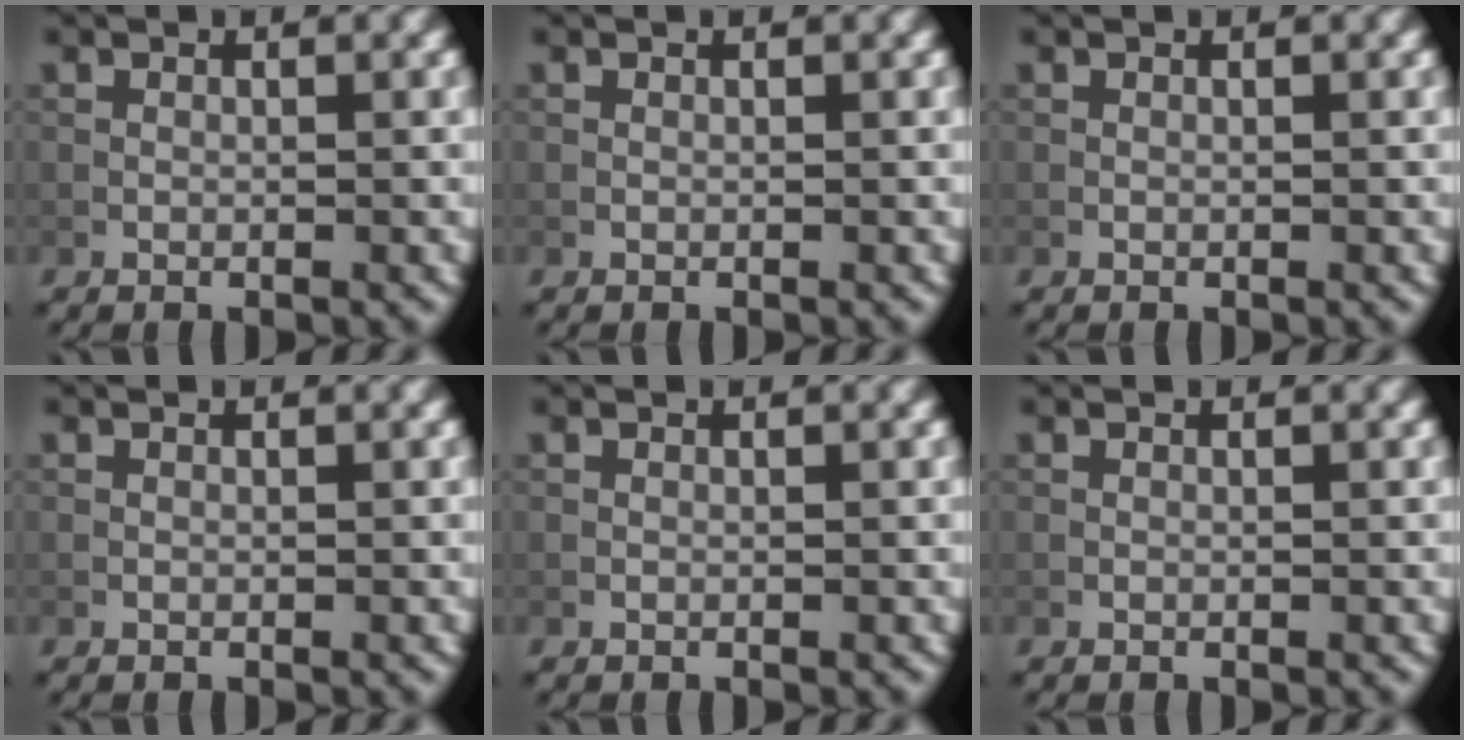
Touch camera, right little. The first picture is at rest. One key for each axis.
{"total": 0.0}
{"total": 0.0}
{"total": 0.0}
{"total": 0.0}
{"total": 0.0}